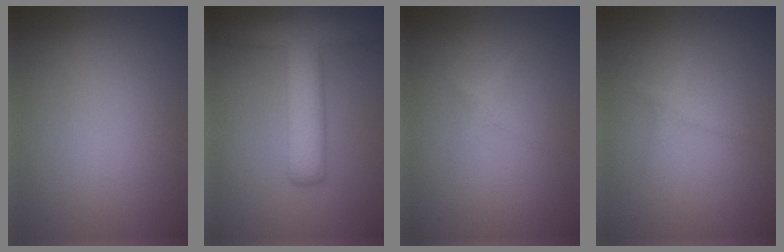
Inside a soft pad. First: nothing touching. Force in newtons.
{"total": 8.1, "press": 8.1, "slide": 0.5}
{"total": 0.9, "press": 0.9, "slide": 0.0}
{"total": 1.0, "press": 1.0, "slide": 0.1}